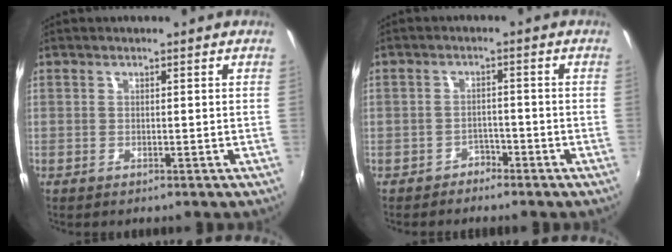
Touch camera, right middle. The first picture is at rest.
{"total": 2.5, "force": [-2.0, 1.5, -0.2], "torque": [0.001, 0.012, -0.031]}